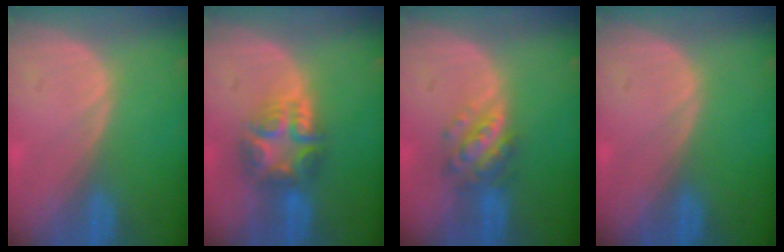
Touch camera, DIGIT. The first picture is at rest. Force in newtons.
{"total": 7.8, "press": 6.7, "slide": 4.1}
{"total": 5.9, "press": 5.3, "slide": 2.7}
{"total": 0.0}